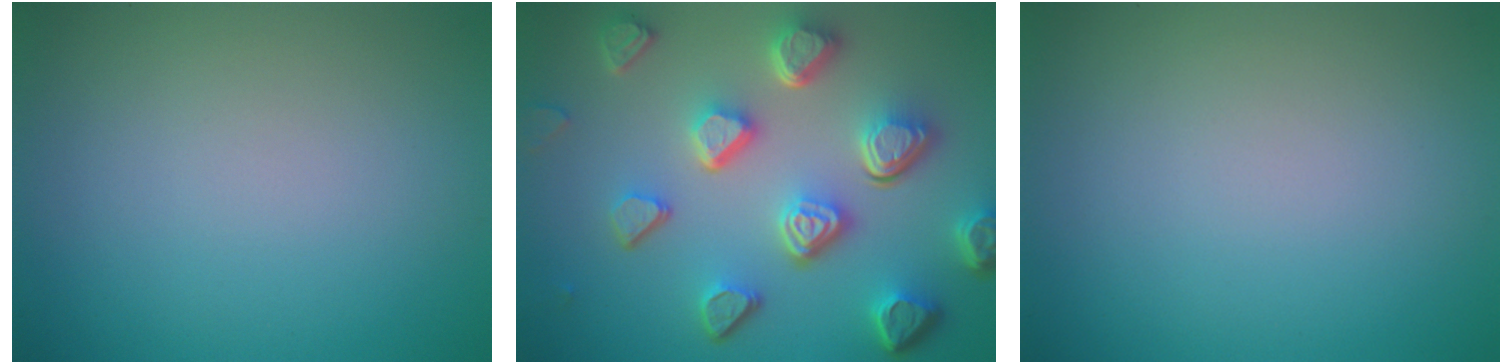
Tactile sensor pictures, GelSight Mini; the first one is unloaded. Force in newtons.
{"total": 7.6, "press": 5.6, "slide": 5.2}
{"total": 0.0}